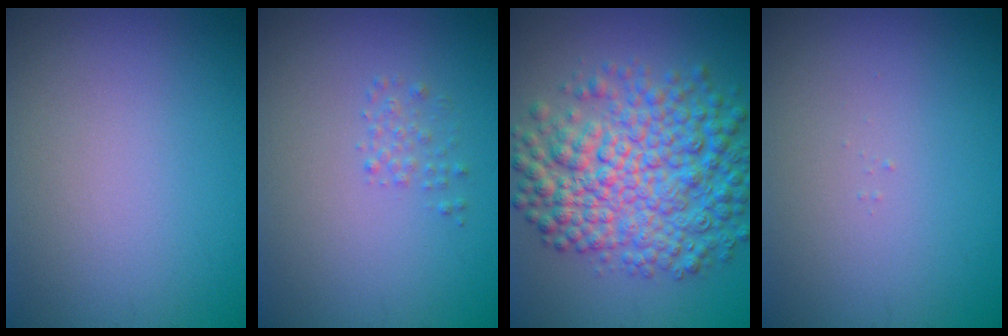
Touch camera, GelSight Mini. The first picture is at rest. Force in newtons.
{"total": 1.0, "press": 1.0, "slide": 0.0}
{"total": 9.4, "press": 9.4, "slide": 0.0}
{"total": 0.0}